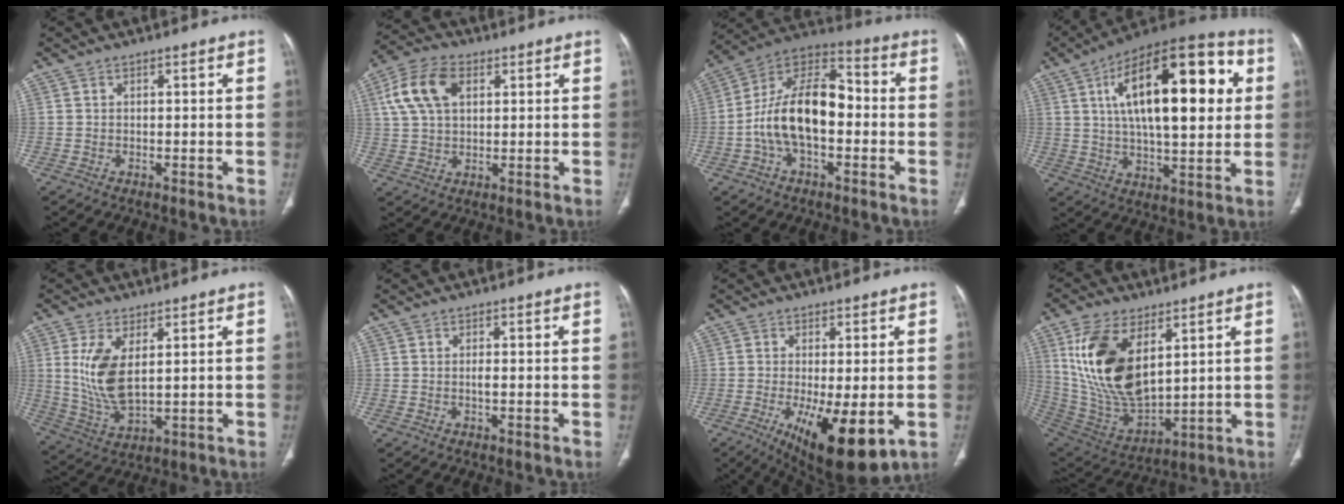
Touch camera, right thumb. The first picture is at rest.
{"total": 10.9, "force": [3.5, 6.8, 7.7], "torque": [-0.149, 0.013, 0.062]}
{"total": 17.3, "force": [-2.3, 9.5, 14.2], "torque": [-0.244, 0.047, -0.048]}
{"total": 27.2, "force": [6.5, 11.2, 23.9], "torque": [-0.356, 0.012, 0.090]}
{"total": 10.3, "force": [2.2, 5.0, 8.7], "torque": [-0.179, -0.018, 0.058]}
{"total": 1.1, "force": [-0.3, 0.4, 0.9], "torque": [-0.018, 0.000, -0.006]}
{"total": 14.8, "force": [-4.5, 5.0, 13.1], "torque": [-0.196, -0.022, -0.053]}
{"total": 19.9, "force": [6.8, 10.5, 15.5], "torque": [-0.284, -0.032, 0.145]}